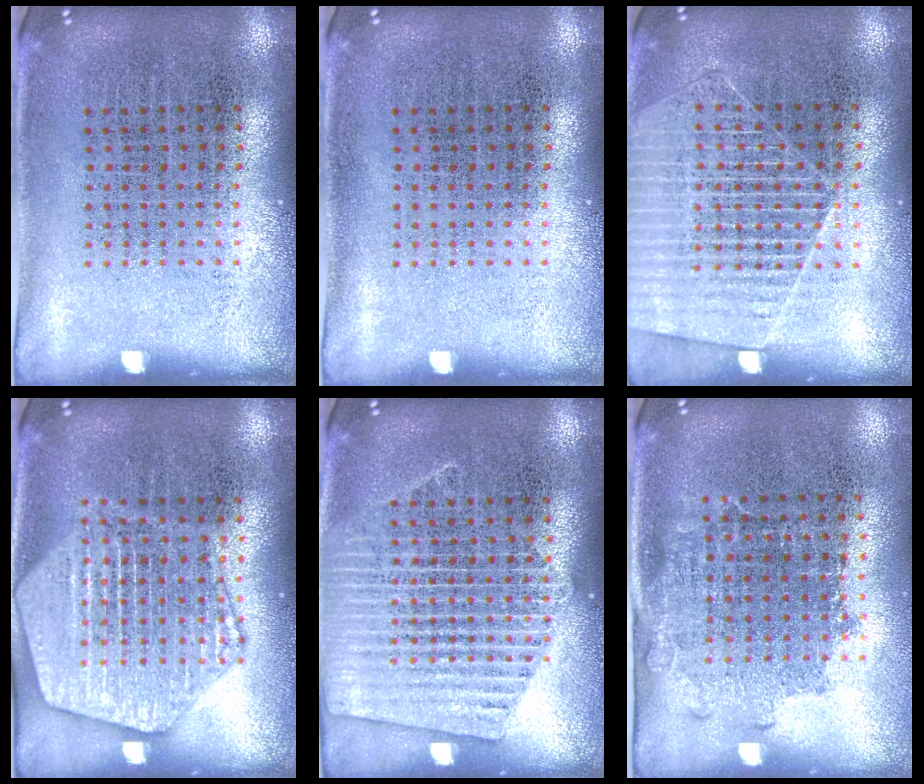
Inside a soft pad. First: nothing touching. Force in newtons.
{"total": 0.0}
{"total": 1.6, "press": 1.4, "slide": 0.7}
{"total": 3.9, "press": 3.9, "slide": 0.4}
{"total": 2.9, "press": 2.9, "slide": 0.3}
{"total": 1.3, "press": 1.1, "slide": 0.8}